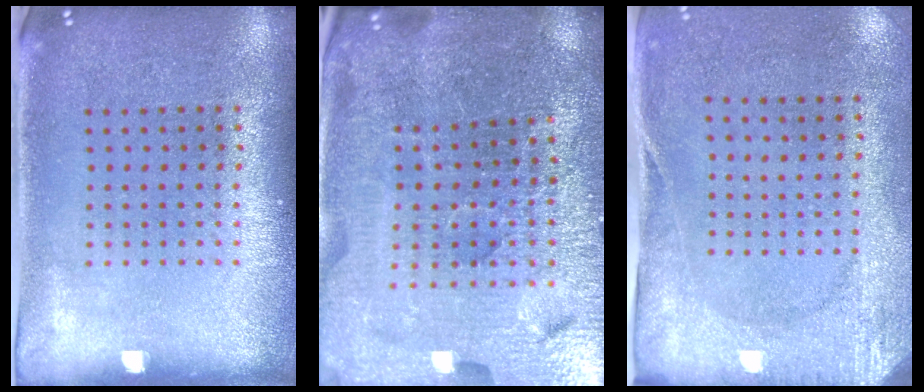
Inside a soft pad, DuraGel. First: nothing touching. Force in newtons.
{"total": 5.1, "press": 4.9, "slide": 1.5}
{"total": 2.7, "press": 2.1, "slide": 1.7}